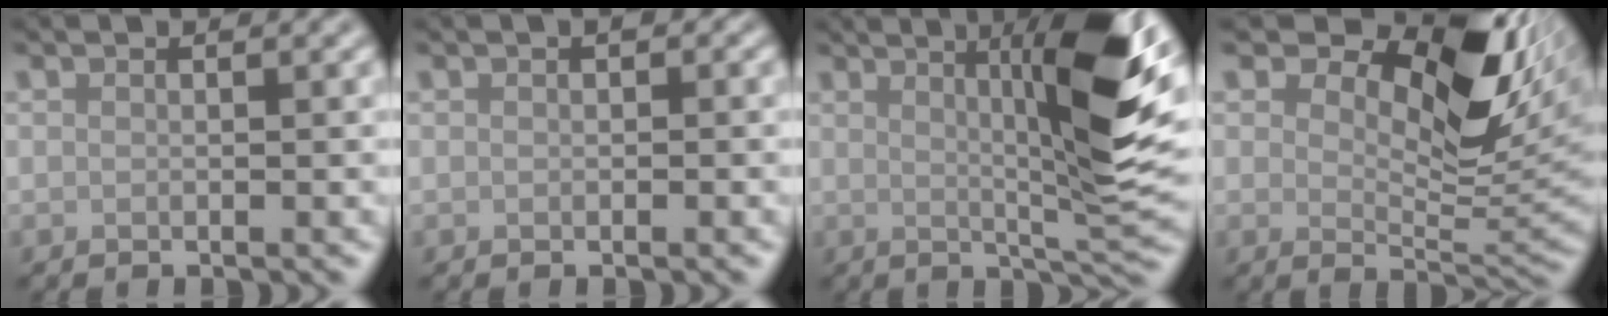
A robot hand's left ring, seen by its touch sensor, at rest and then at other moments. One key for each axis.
{"total": 0.6, "fx": 0.1, "fy": 0.5, "fz": 0.4, "tx": -0.002, "ty": -0.001, "tz": 0.001}
{"total": 10.6, "fx": 3.2, "fy": 1.4, "fz": 10.0, "tx": -0.128, "ty": 0.005, "tz": 0.049}
{"total": 10.4, "fx": 5.1, "fy": 4.7, "fz": 7.7, "tx": -0.117, "ty": -0.003, "tz": 0.081}